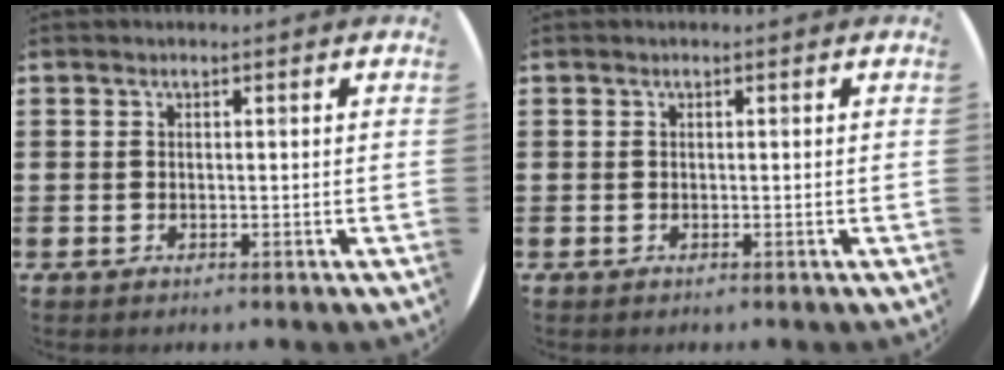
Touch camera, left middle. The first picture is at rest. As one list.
[{"total": 0.0}]